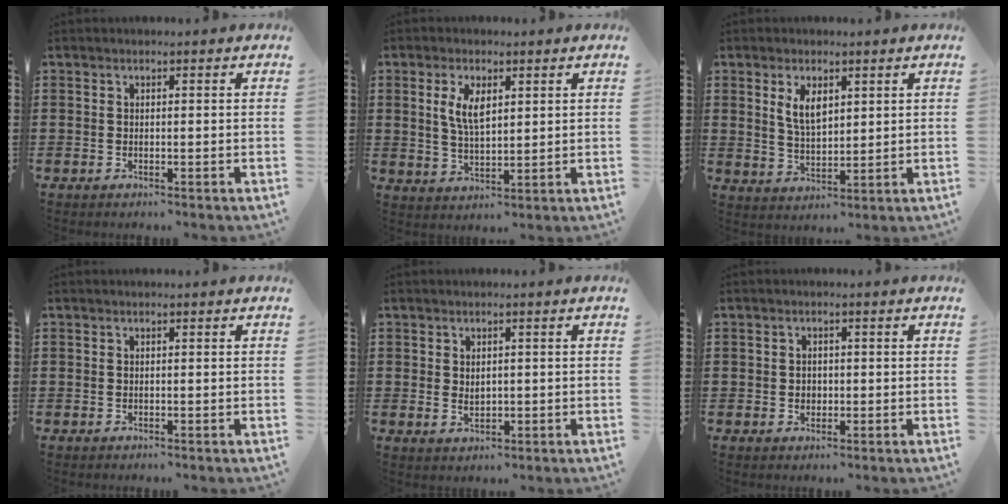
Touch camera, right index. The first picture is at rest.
{"total": 5.1, "force": [1.7, 2.3, 4.3], "torque": [-0.091, 0.005, 0.030]}
{"total": 4.6, "force": [2.1, 2.2, 3.5], "torque": [-0.068, 0.002, 0.035]}
{"total": 0.0}
{"total": 1.7, "force": [0.2, 1.4, 1.0], "torque": [-0.014, 0.004, 0.000]}
{"total": 0.9, "force": [0.3, 0.8, 0.3], "torque": [-0.008, 0.004, 0.006]}